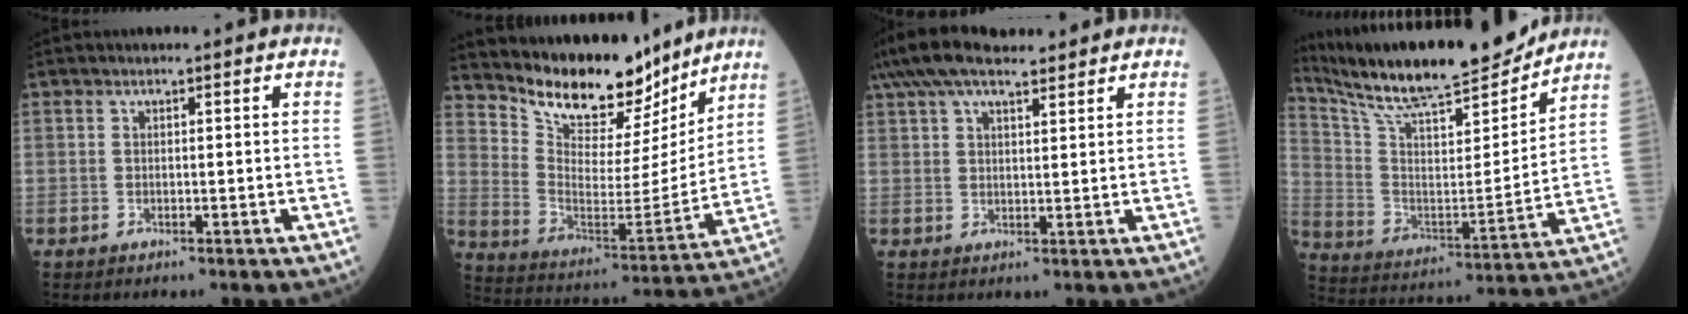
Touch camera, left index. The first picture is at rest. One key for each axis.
{"total": 15.9, "fx": 14.2, "fy": 4.7, "fz": 5.5, "tx": -0.107, "ty": -0.029, "tz": 0.234}
{"total": 11.0, "fx": 8.9, "fy": 3.0, "fz": 5.9, "tx": -0.115, "ty": 0.048, "tz": 0.152}
{"total": 21.7, "fx": 19.4, "fy": 2.7, "fz": 9.3, "tx": -0.177, "ty": -0.011, "tz": 0.320}